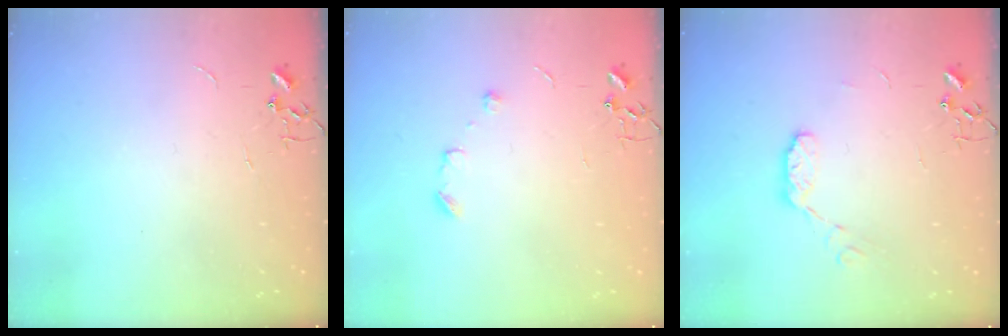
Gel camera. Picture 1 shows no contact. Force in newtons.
{"total": 6.5, "press": 6.4, "slide": 1.1}
{"total": 6.8, "press": 6.8, "slide": 0.5}